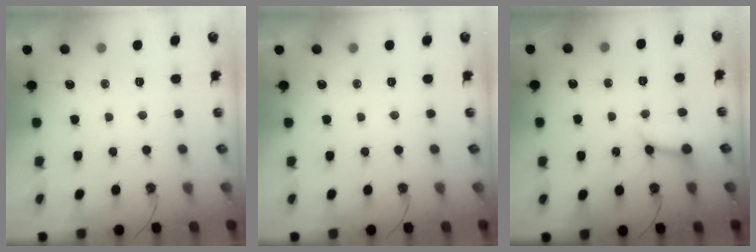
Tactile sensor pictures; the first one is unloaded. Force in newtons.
{"total": 0.0}
{"total": 4.1, "press": 4.1, "slide": 0.5}